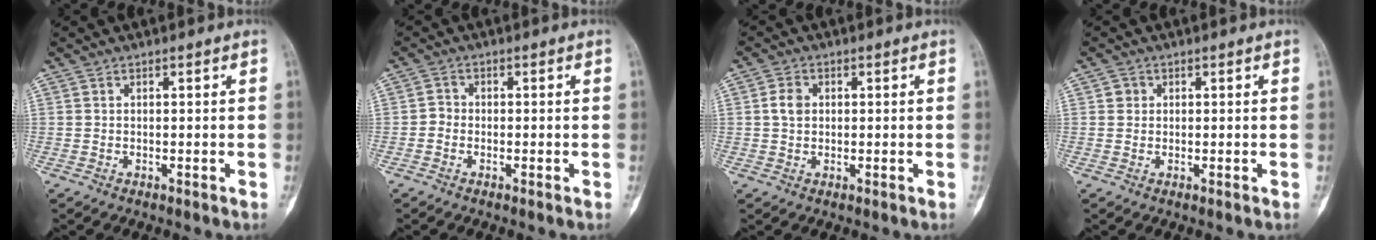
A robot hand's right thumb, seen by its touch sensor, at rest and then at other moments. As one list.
[{"total": 1.6, "force": [-0.6, 1.4, 0.6], "torque": [0.000, 0.007, -0.019]}, {"total": 3.0, "force": [0.5, 2.4, 1.9], "torque": [-0.031, 0.003, 0.007]}, {"total": 1.4, "force": [0.3, 1.3, 0.3], "torque": [0.003, 0.002, 0.003]}]